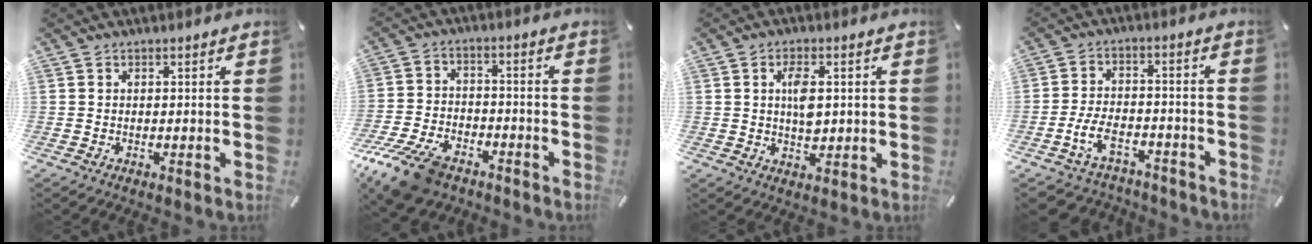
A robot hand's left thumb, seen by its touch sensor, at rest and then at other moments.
{"total": 12.1, "force": [-8.4, 6.1, 6.3], "torque": [-0.125, 0.044, -0.154]}
{"total": 5.5, "force": [0.9, 3.0, 4.5], "torque": [-0.086, -0.002, 0.009]}
{"total": 8.8, "force": [-4.3, 5.6, 5.3], "torque": [-0.115, 0.015, -0.078]}